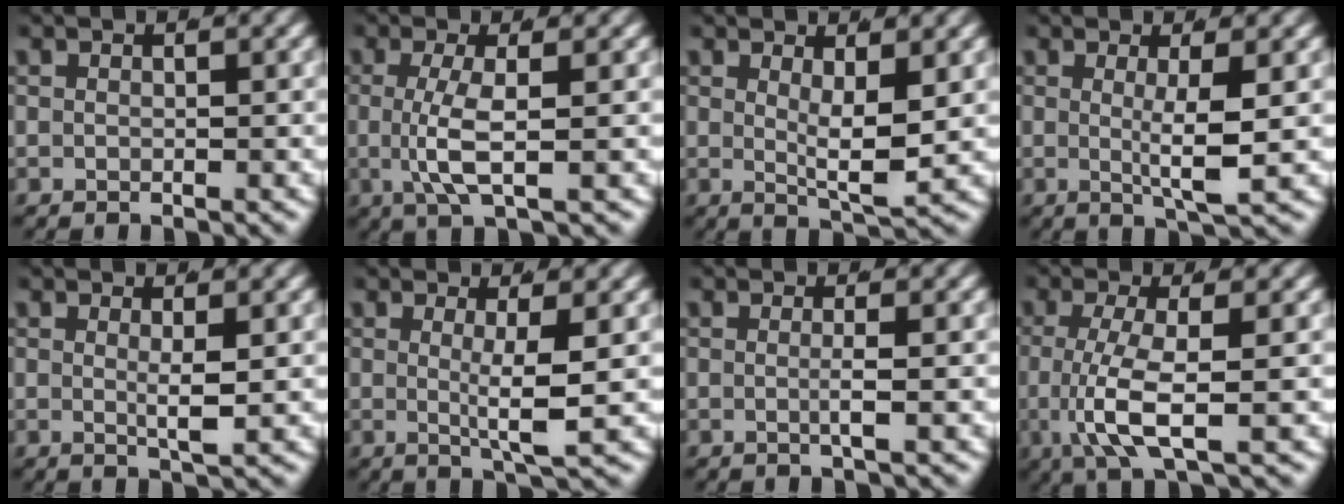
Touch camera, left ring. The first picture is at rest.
{"total": 3.6, "force": [-0.3, 0.5, 3.6], "torque": [-0.082, -0.012, 0.004]}
{"total": 3.4, "force": [1.0, 0.3, 3.3], "torque": [-0.058, -0.019, 0.023]}
{"total": 3.7, "force": [0.2, 0.0, 3.7], "torque": [-0.060, -0.014, 0.008]}
{"total": 1.9, "force": [0.5, -0.2, 1.8], "torque": [-0.034, -0.012, 0.013]}
{"total": 3.8, "force": [0.4, 0.0, 3.7], "torque": [-0.062, -0.014, 0.010]}
{"total": 1.2, "force": [-0.2, -0.4, 1.1], "torque": [-0.022, -0.002, -0.003]}
{"total": 5.2, "force": [-1.0, 1.5, 4.9], "torque": [-0.116, -0.018, -0.003]}